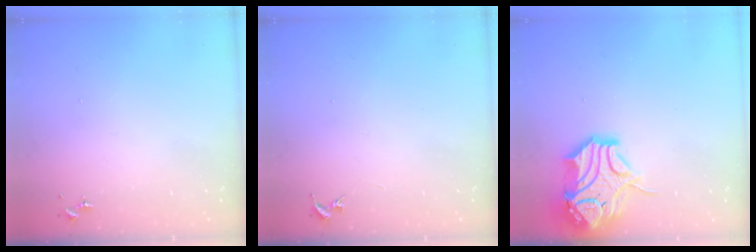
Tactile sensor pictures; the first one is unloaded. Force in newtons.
{"total": 0.0}
{"total": 17.2, "press": 17.1, "slide": 2.0}